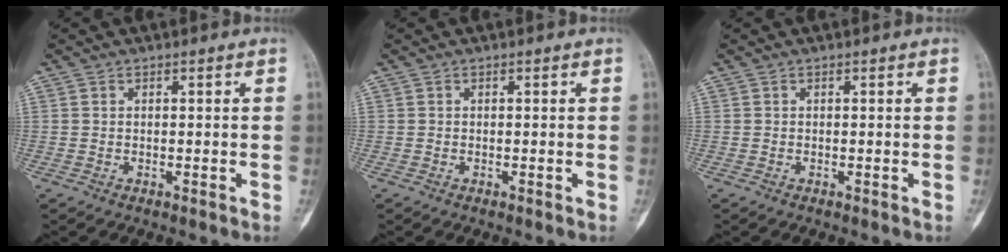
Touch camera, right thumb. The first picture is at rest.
{"total": 0.0}
{"total": 0.0}